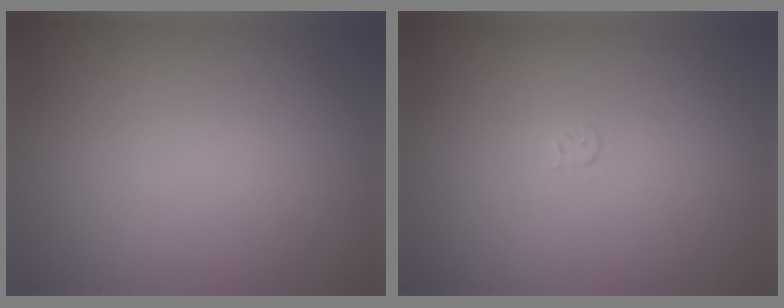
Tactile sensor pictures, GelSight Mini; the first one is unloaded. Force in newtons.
{"total": 0.6, "press": 0.3, "slide": 0.6}